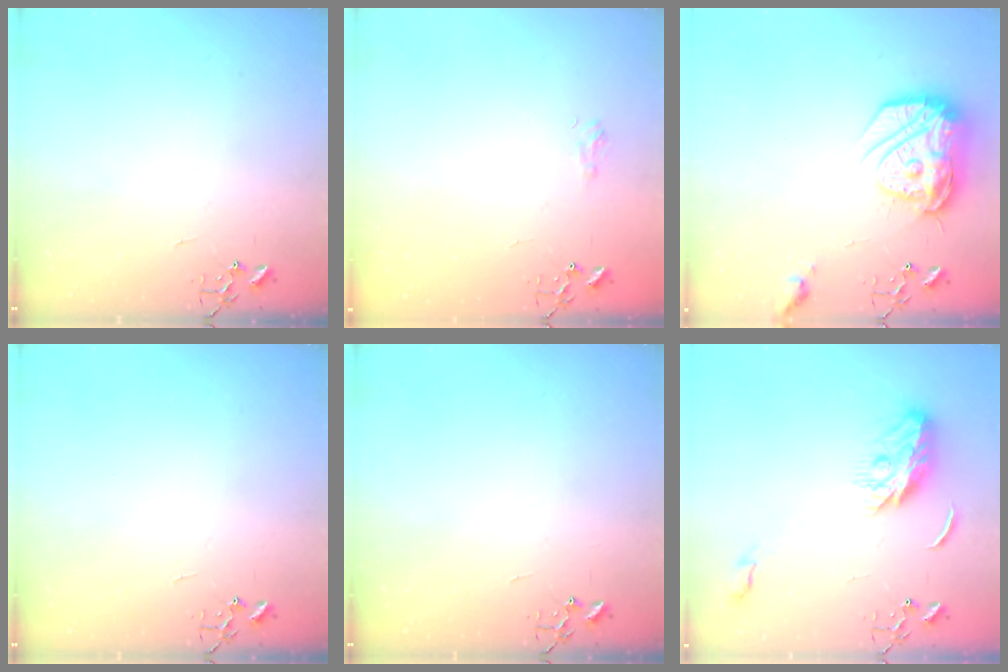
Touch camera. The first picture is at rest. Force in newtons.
{"total": 6.1, "press": 6.1, "slide": 0.8}
{"total": 18.2, "press": 18.2, "slide": 1.5}
{"total": 0.0}
{"total": 0.0}
{"total": 10.2, "press": 10.2, "slide": 0.1}